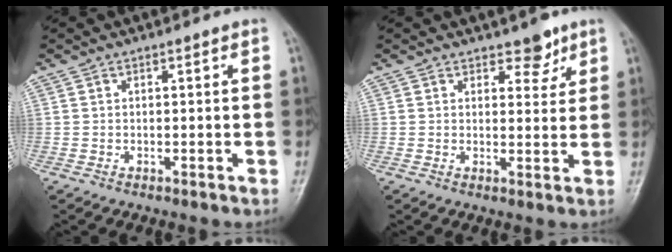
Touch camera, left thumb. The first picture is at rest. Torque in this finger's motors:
{"motor_torque": [0.14, -0.14, -0.24, -0.25, 0.00]}